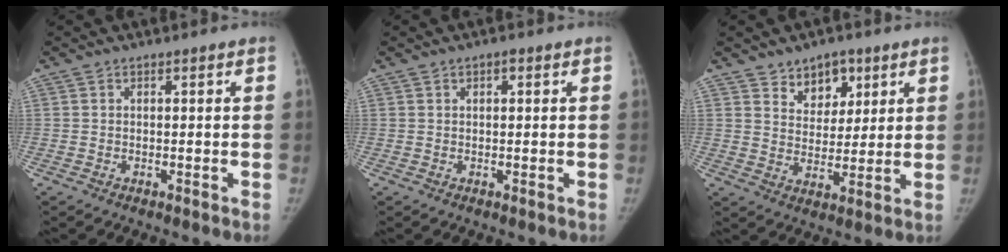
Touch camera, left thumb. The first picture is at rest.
{"total": 1.3, "force": [0.6, 0.6, 1.0], "torque": [-0.013, 0.001, 0.007]}
{"total": 7.7, "force": [4.7, 5.4, 3.0], "torque": [-0.008, -0.027, 0.080]}